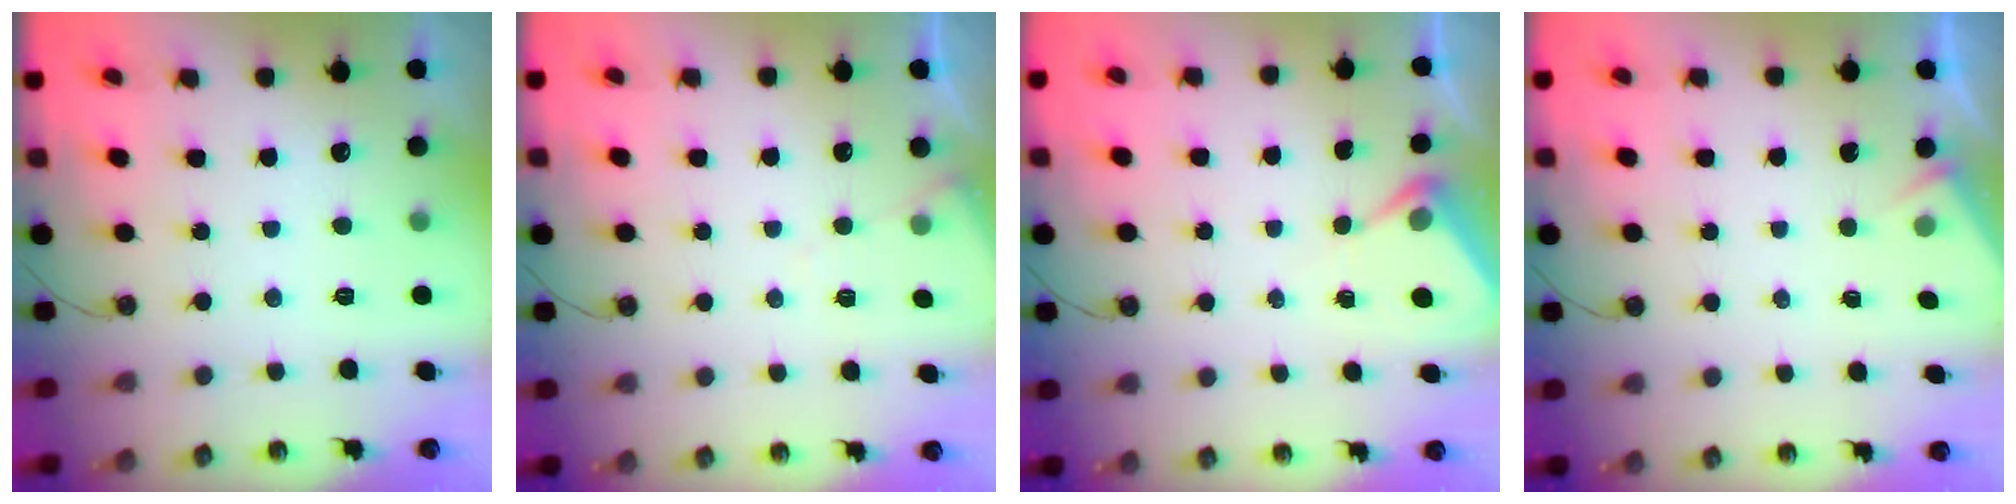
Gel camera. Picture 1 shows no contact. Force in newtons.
{"total": 5.8, "press": 5.8, "slide": 0.7}
{"total": 4.8, "press": 4.7, "slide": 0.5}
{"total": 2.9, "press": 2.9, "slide": 0.4}